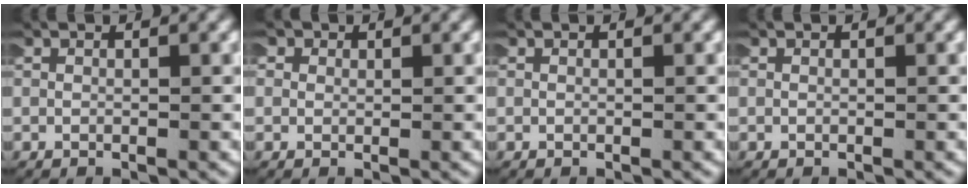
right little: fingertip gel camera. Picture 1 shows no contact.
{"total": 1.6, "force": [0.5, 1.5, 0.3], "torque": [-0.017, 0.000, 0.001]}
{"total": 0.0}
{"total": 0.0}